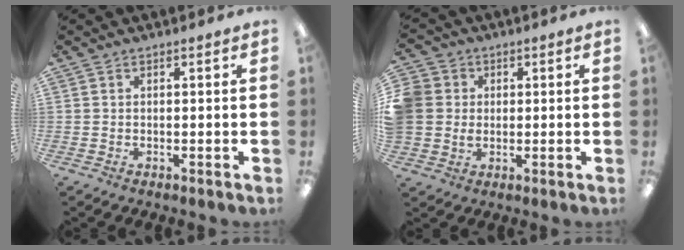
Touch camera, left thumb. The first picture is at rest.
{"total": 7.1, "force": [0.8, 6.8, 1.9], "torque": [-0.056, 0.010, 0.018]}